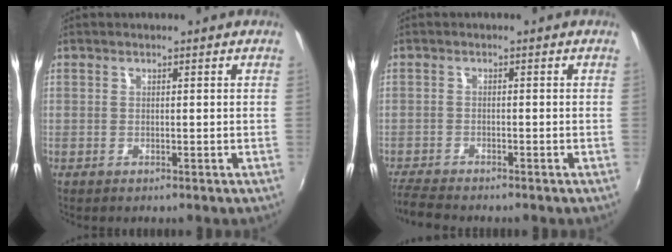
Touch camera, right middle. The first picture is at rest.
{"total": 4.2, "force": [-3.9, 0.1, 1.4], "torque": [-0.043, -0.021, -0.077]}